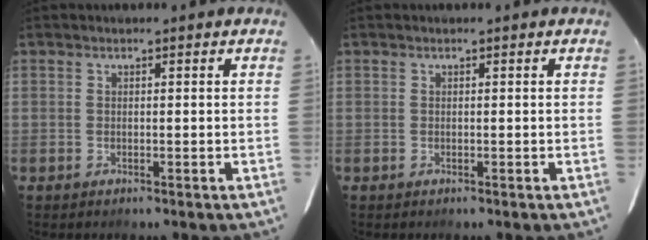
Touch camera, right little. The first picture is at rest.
{"total": 0.0}